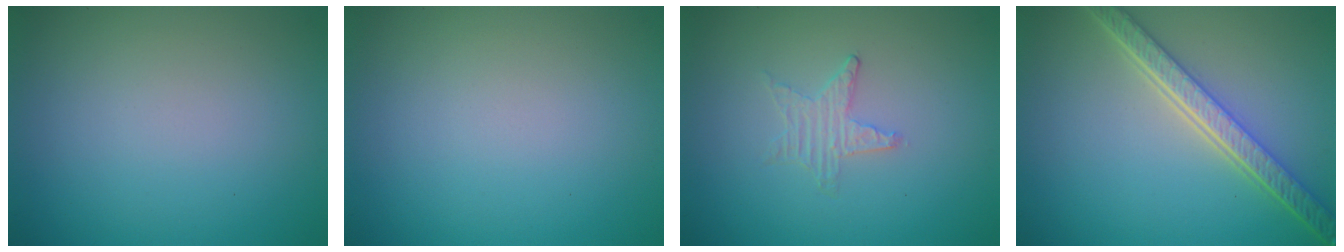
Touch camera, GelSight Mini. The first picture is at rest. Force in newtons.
{"total": 0.0}
{"total": 0.5, "press": 0.5, "slide": 0.1}
{"total": 5.3, "press": 4.1, "slide": 3.4}